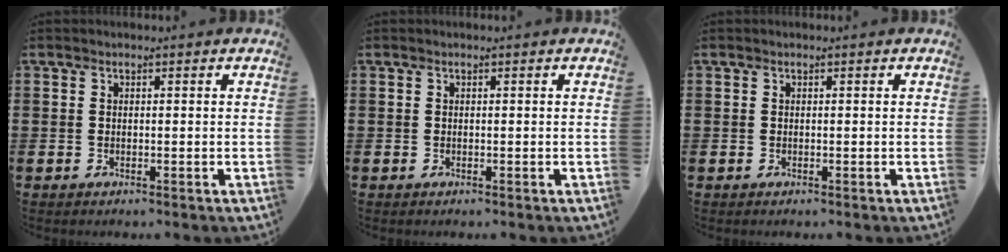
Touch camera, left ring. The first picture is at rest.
{"total": 0.0}
{"total": 0.0}